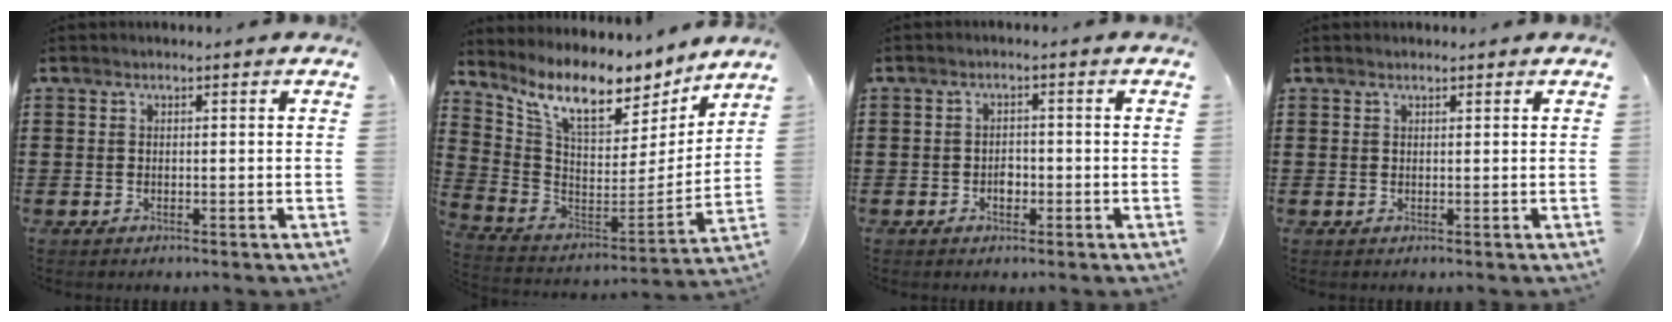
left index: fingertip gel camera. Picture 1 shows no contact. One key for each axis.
{"total": 10.2, "fx": 7.9, "fy": 3.0, "fz": 5.7, "tx": -0.142, "ty": -0.055, "tz": 0.135}
{"total": 1.9, "fx": -0.5, "fy": 1.2, "fz": 1.4, "tx": -0.028, "ty": 0.004, "tz": -0.012}
{"total": 0.6, "fx": 0.6, "fy": 0.2, "fz": 0.2, "tx": -0.005, "ty": 0.001, "tz": 0.012}